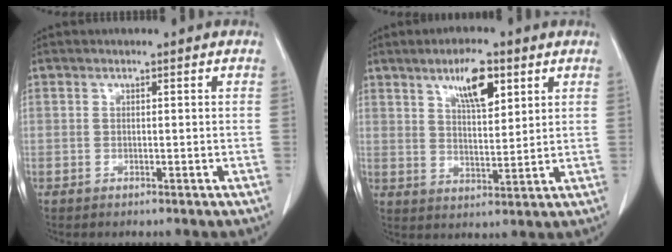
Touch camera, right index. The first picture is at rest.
{"total": 7.6, "force": [4.2, 2.2, 5.9], "torque": [-0.106, 0.000, 0.073]}